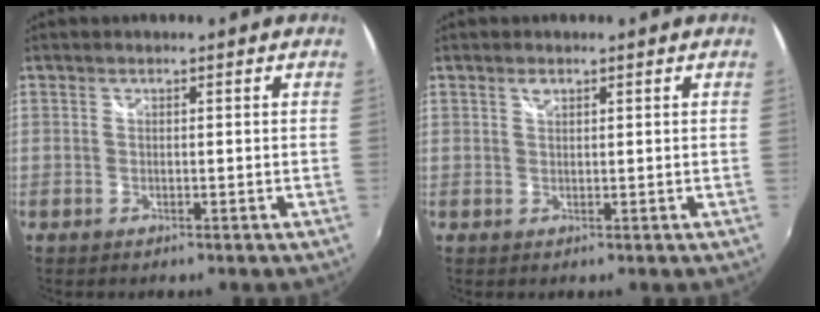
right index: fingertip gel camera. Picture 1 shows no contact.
{"total": 1.1, "force": [0.7, 0.5, 0.7], "torque": [-0.012, 0.003, 0.012]}